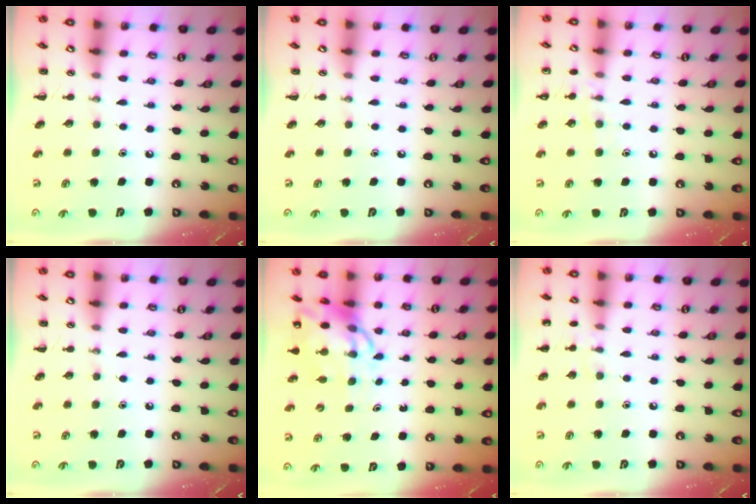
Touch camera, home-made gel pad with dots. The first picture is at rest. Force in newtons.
{"total": 0.0}
{"total": 7.2, "press": 6.9, "slide": 2.0}
{"total": 0.0}
{"total": 8.2, "press": 8.0, "slide": 2.1}
{"total": 5.8, "press": 5.5, "slide": 1.9}